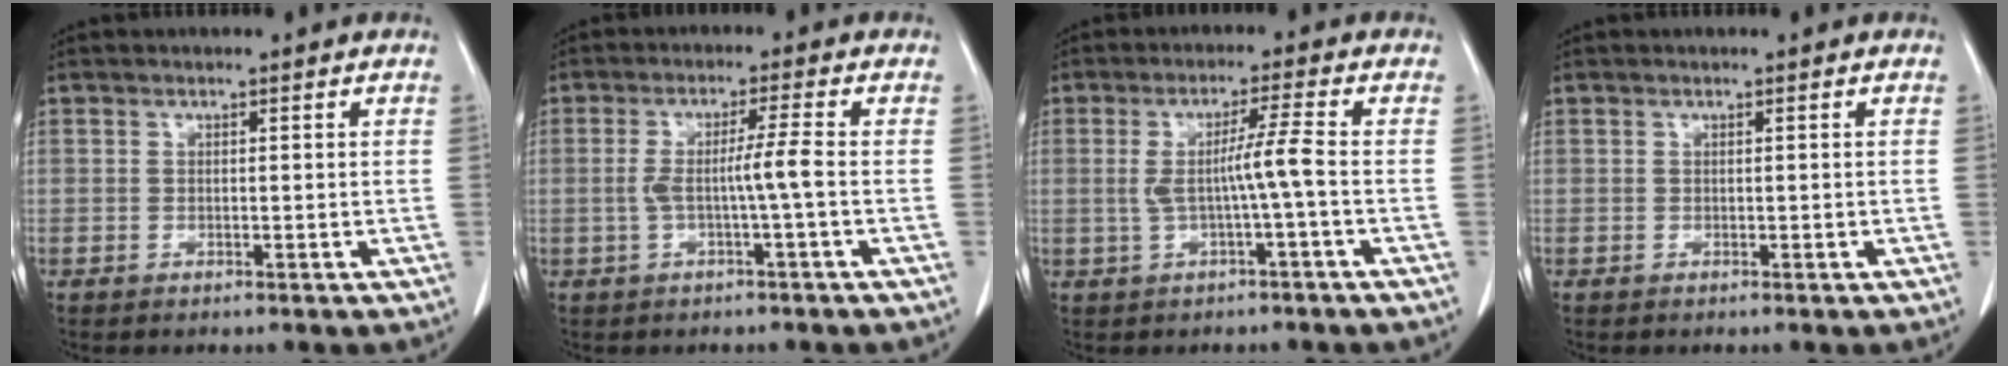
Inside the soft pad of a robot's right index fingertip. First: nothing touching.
{"total": 4.5, "force": [-0.8, -0.7, 4.4], "torque": [-0.083, 0.006, -0.012]}
{"total": 5.1, "force": [-0.6, -0.9, 5.0], "torque": [-0.093, 0.007, -0.008]}
{"total": 0.0}